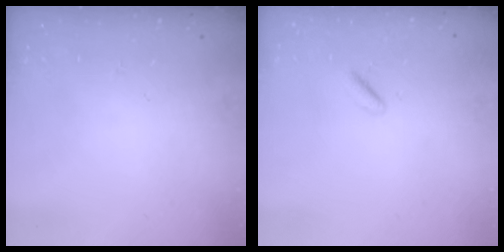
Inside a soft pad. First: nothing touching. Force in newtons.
{"total": 1.4, "press": 1.2, "slide": 0.8}